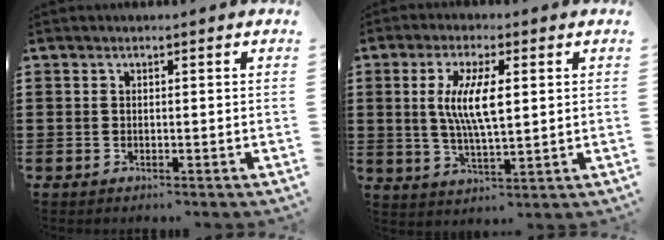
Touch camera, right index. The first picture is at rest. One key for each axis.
{"total": 8.0, "fx": 1.4, "fy": 2.4, "fz": 7.5, "tx": -0.154, "ty": 0.006, "tz": 0.020}